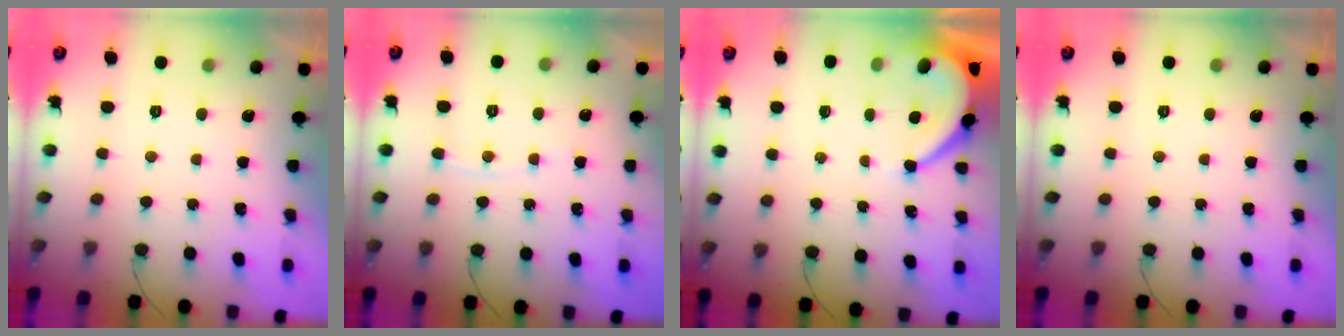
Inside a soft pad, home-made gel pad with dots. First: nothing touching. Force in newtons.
{"total": 3.9, "press": 3.9, "slide": 0.6}
{"total": 6.0, "press": 6.0, "slide": 0.5}
{"total": 0.0}